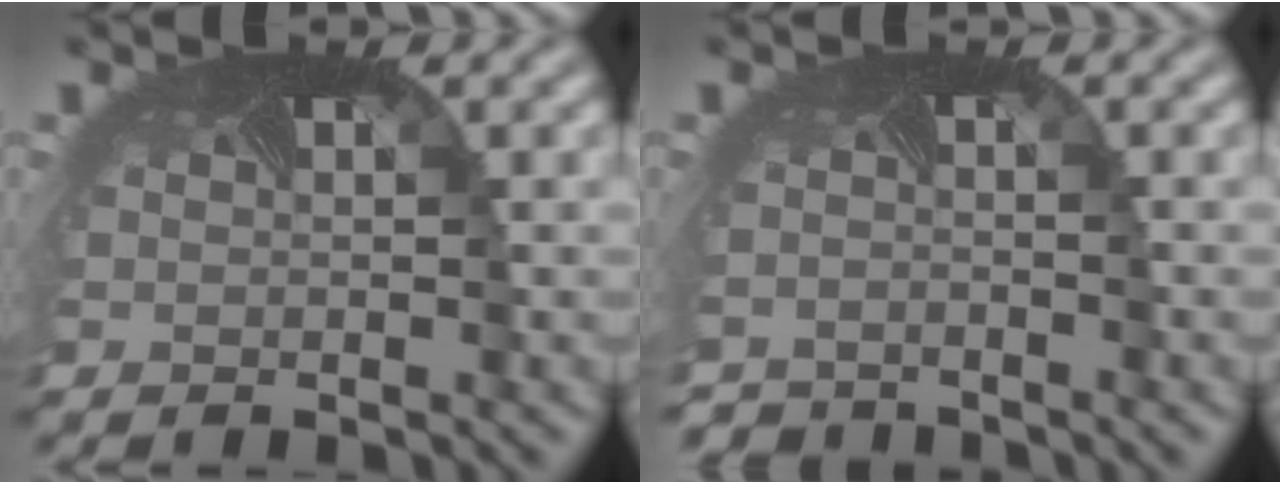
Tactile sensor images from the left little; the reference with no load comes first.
{"total": 2.8, "force": [-2.7, 0.0, -0.7], "torque": [0.005, -0.019, -0.051]}